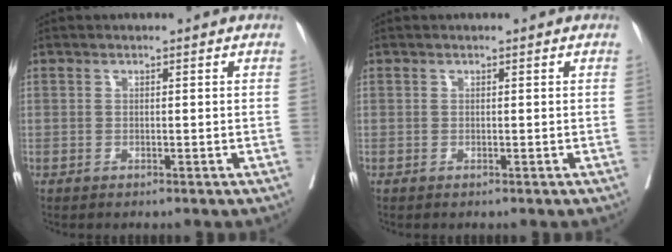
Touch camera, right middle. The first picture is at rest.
{"total": 0.0}